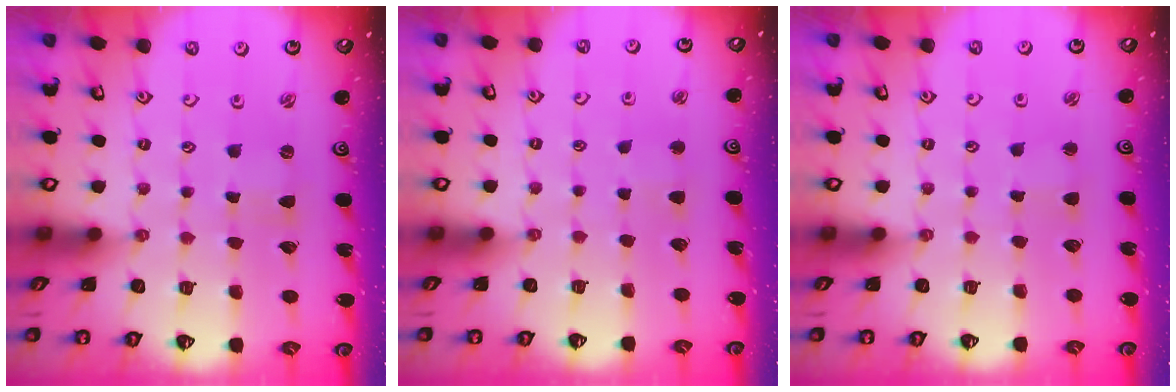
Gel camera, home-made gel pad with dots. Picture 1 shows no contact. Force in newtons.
{"total": 2.0, "press": 2.0, "slide": 0.4}
{"total": 1.8, "press": 1.7, "slide": 0.3}